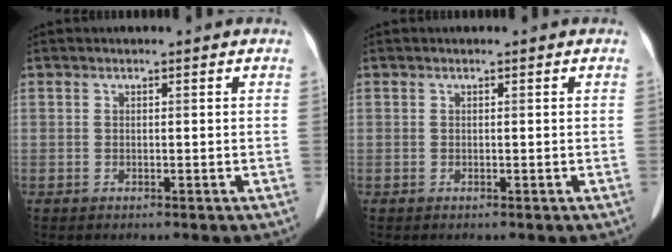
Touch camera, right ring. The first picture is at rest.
{"total": 0.0}